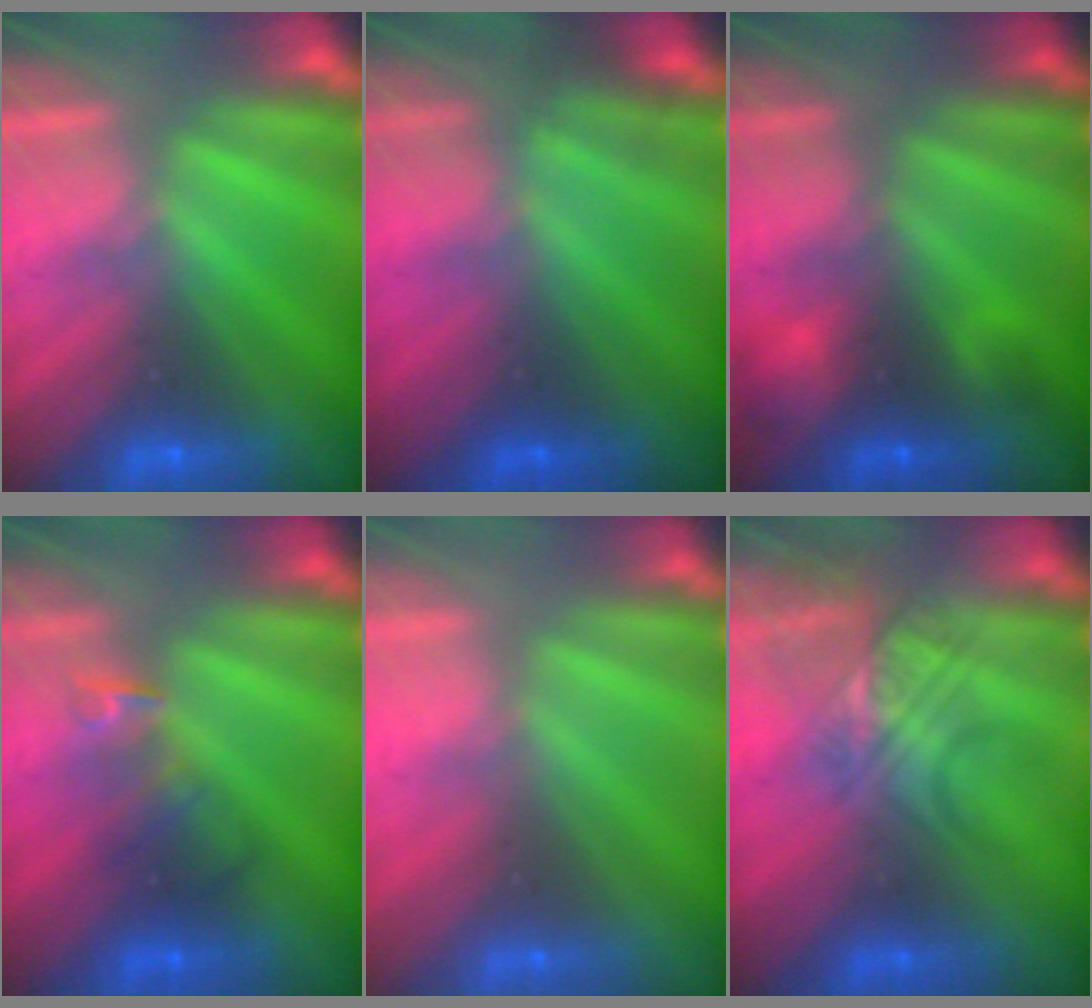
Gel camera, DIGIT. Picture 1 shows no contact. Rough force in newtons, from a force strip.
{"total": 4.7}
{"total": 2.3}
{"total": 2.4}
{"total": 2.8}
{"total": 2.4}